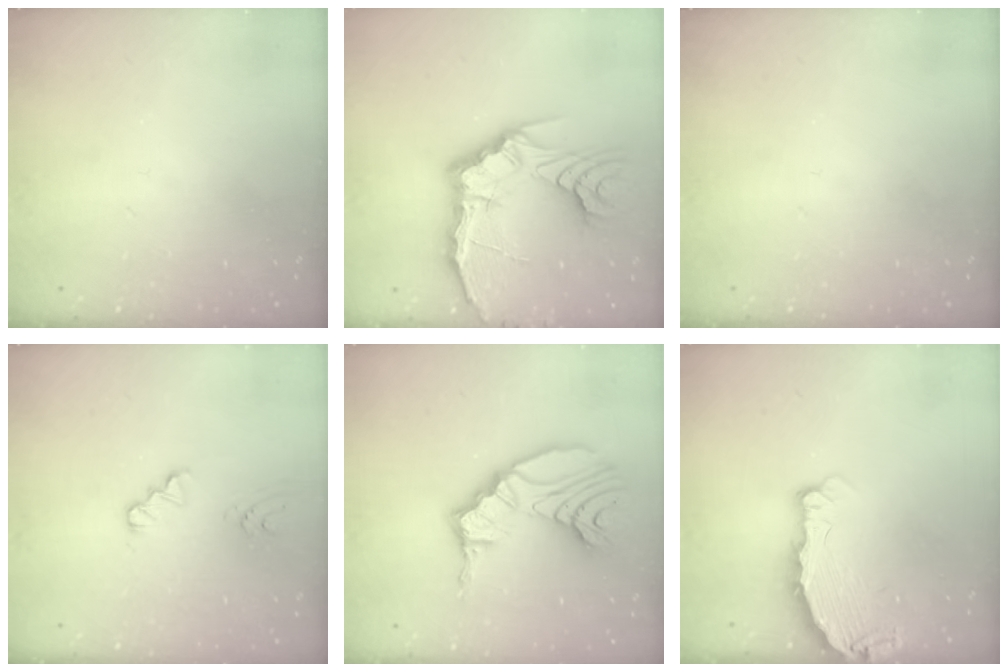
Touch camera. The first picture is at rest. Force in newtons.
{"total": 16.7, "press": 16.5, "slide": 2.3}
{"total": 0.0}
{"total": 1.2, "press": 1.2, "slide": 0.2}
{"total": 18.1, "press": 17.4, "slide": 4.9}
{"total": 3.9, "press": 3.9, "slide": 0.4}